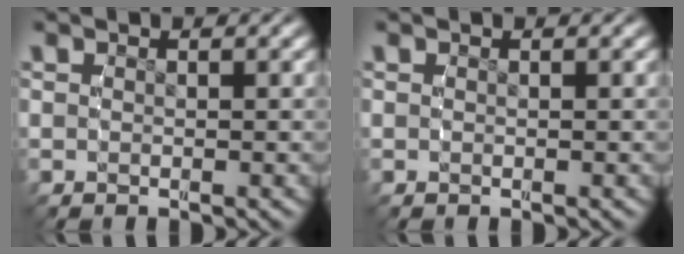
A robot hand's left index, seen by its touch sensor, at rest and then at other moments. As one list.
[{"total": 0.0}]